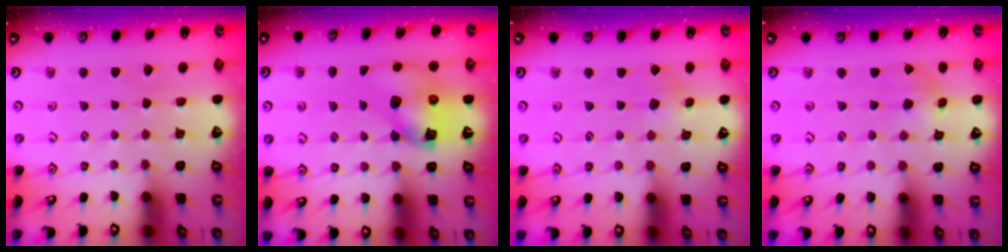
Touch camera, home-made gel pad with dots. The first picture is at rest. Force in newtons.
{"total": 8.8, "press": 8.7, "slide": 1.2}
{"total": 2.7, "press": 2.7, "slide": 0.7}
{"total": 1.1, "press": 1.1, "slide": 0.2}